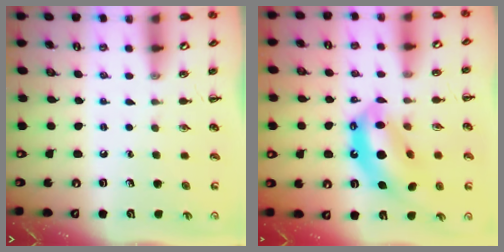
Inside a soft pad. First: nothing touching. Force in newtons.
{"total": 14.2, "press": 13.7, "slide": 4.0}